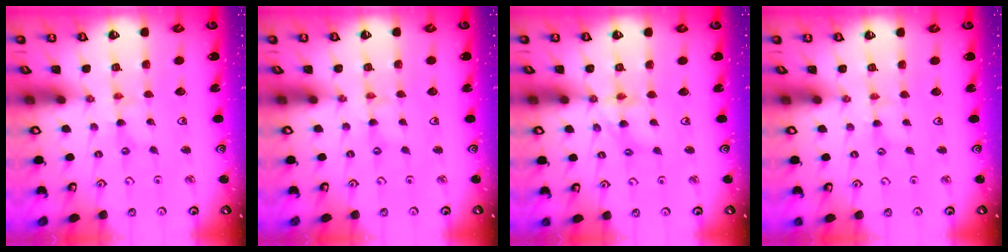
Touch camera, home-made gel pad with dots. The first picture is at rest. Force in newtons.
{"total": 0.0}
{"total": 7.1, "press": 7.0, "slide": 0.9}
{"total": 1.3, "press": 1.3, "slide": 0.2}